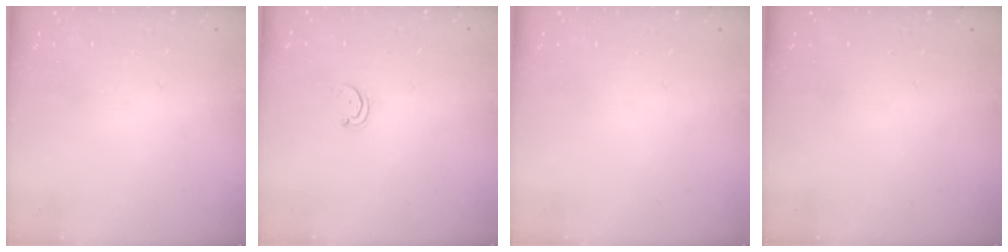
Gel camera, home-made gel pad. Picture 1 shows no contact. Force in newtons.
{"total": 1.5, "press": 1.5, "slide": 0.3}
{"total": 0.0}
{"total": 0.0}